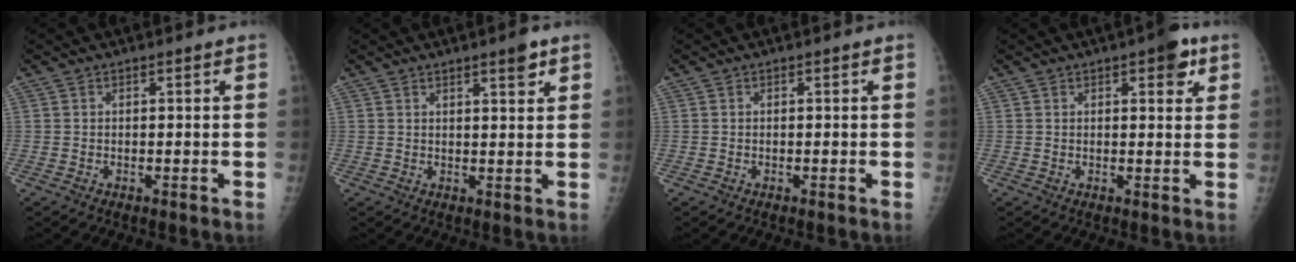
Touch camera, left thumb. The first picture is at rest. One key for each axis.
{"total": 3.6, "fx": 2.3, "fy": 0.7, "fz": 2.6, "tx": -0.032, "ty": -0.014, "tz": 0.032}
{"total": 0.0}
{"total": 4.8, "fx": 2.5, "fy": 1.9, "fz": 3.7, "tx": -0.032, "ty": -0.007, "tz": 0.025}